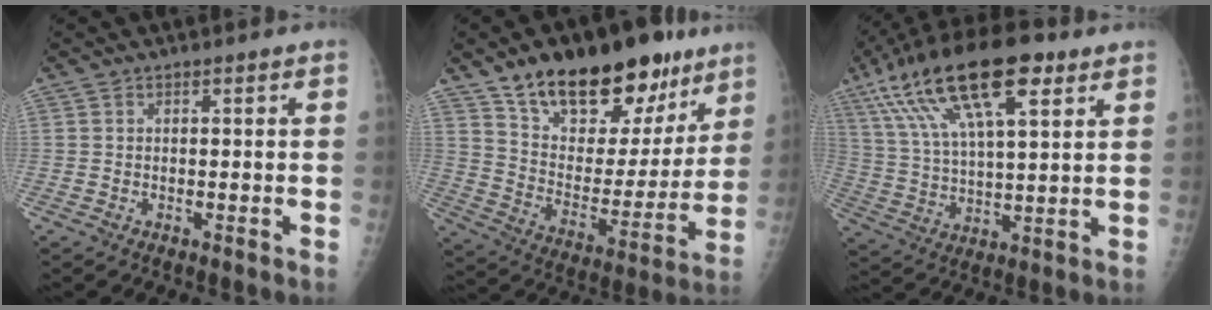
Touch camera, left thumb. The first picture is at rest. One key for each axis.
{"total": 25.8, "fx": 16.8, "fy": 12.6, "fz": 14.9, "tx": -0.183, "ty": -0.058, "tz": 0.268}
{"total": 21.5, "fx": 11.0, "fy": 7.7, "fz": 16.8, "tx": -0.302, "ty": -0.001, "tz": 0.195}